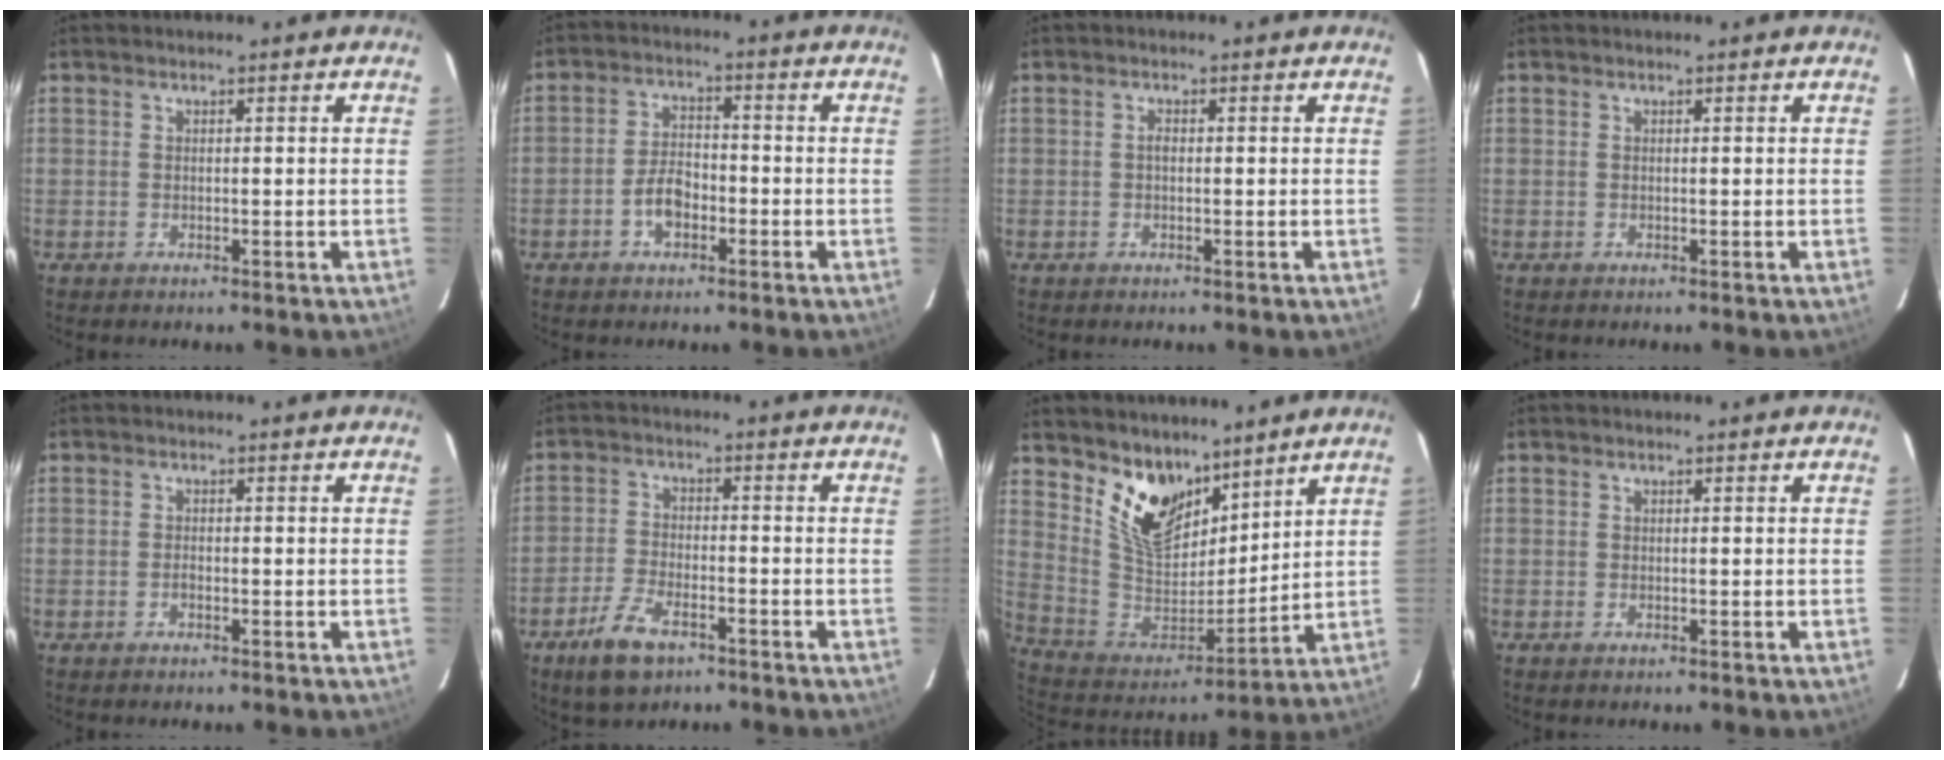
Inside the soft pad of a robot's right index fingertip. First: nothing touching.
{"total": 5.3, "force": [-2.4, 3.0, 3.6], "torque": [-0.073, 0.012, -0.042]}
{"total": 0.8, "force": [-0.1, 0.5, 0.6], "torque": [-0.010, 0.004, -0.003]}
{"total": 0.0}
{"total": 0.9, "force": [-0.5, 0.5, 0.6], "torque": [-0.014, 0.003, -0.010]}
{"total": 8.1, "force": [-5.2, 3.6, 5.0], "torque": [-0.125, -0.007, -0.097]}
{"total": 14.4, "force": [9.9, 7.7, 7.0], "torque": [-0.145, -0.005, 0.199]}
{"total": 0.0}